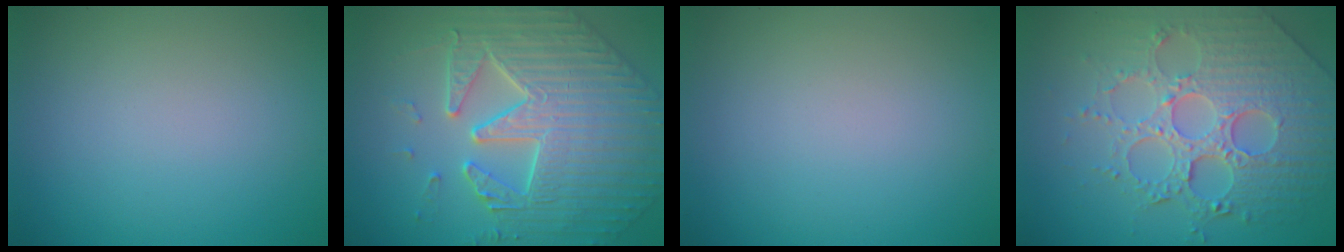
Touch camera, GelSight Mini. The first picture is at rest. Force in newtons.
{"total": 6.8, "press": 5.9, "slide": 3.4}
{"total": 0.0}
{"total": 8.1, "press": 6.0, "slide": 5.5}